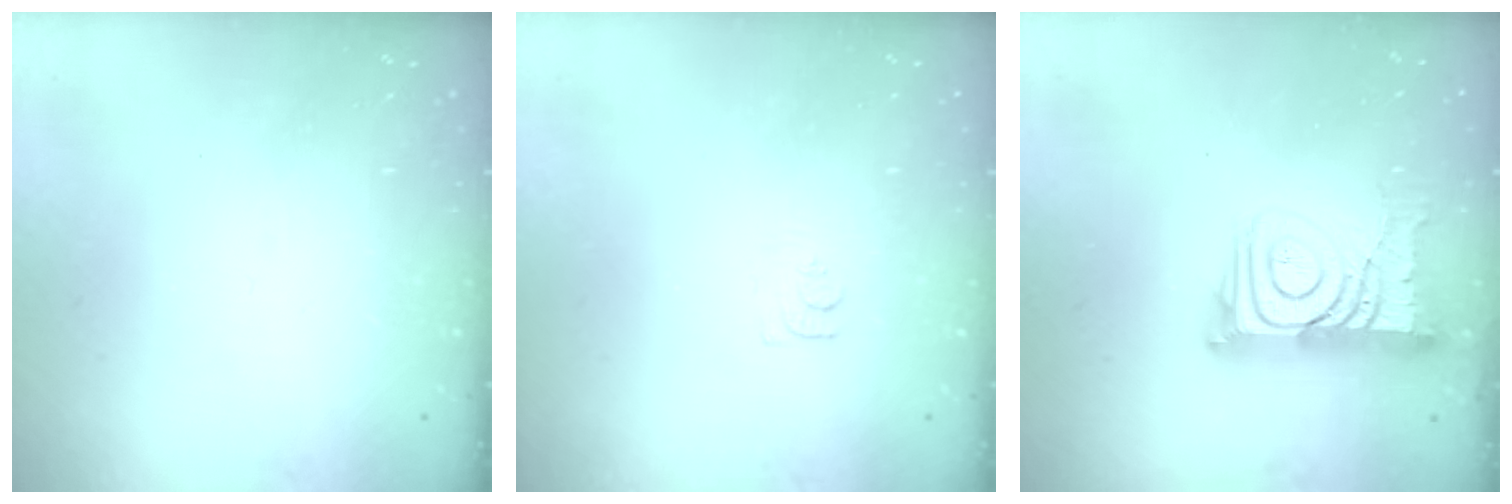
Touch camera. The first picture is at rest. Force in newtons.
{"total": 3.7, "press": 3.6, "slide": 0.5}
{"total": 16.4, "press": 16.3, "slide": 1.6}